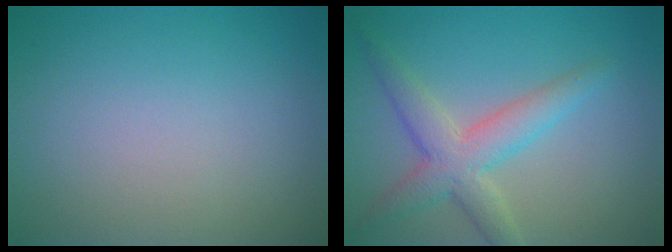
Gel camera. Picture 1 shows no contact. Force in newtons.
{"total": 4.5, "press": 4.5, "slide": 0.2}